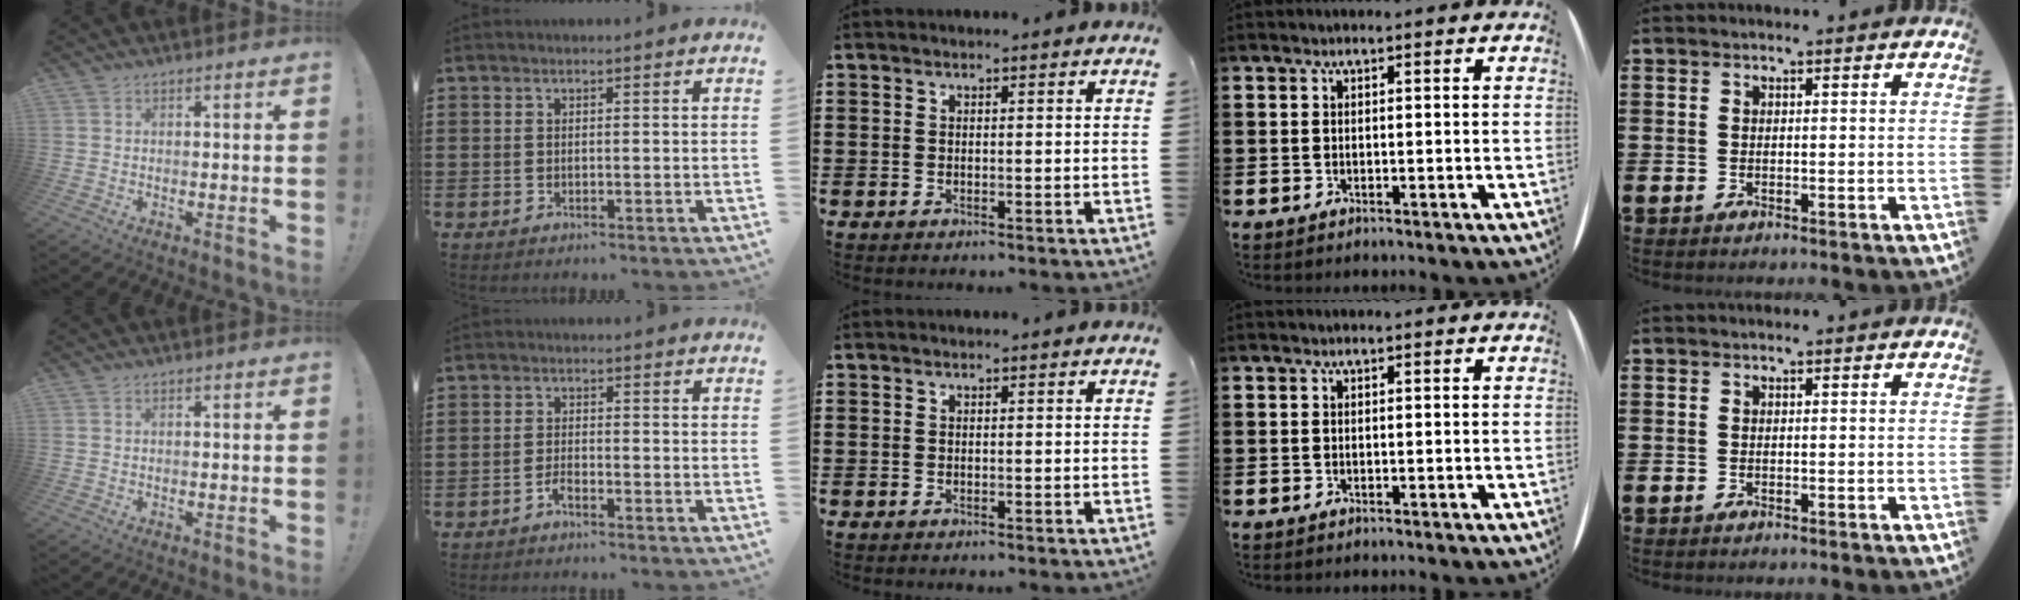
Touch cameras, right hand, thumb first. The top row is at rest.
{"index": {"total": 1.8, "force": [-1.6, 0.3, 0.8], "torque": [-0.018, -0.001, -0.030]}}